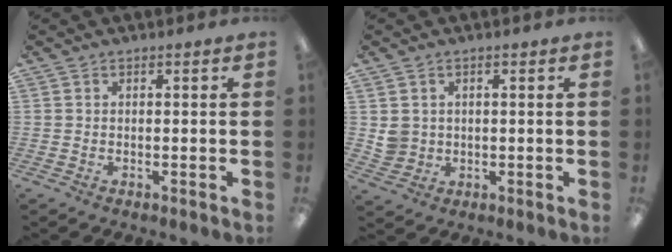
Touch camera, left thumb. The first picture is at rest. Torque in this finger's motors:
{"motor_torque": [-0.03, 0.05, 0.18, -0.19, 0.00]}